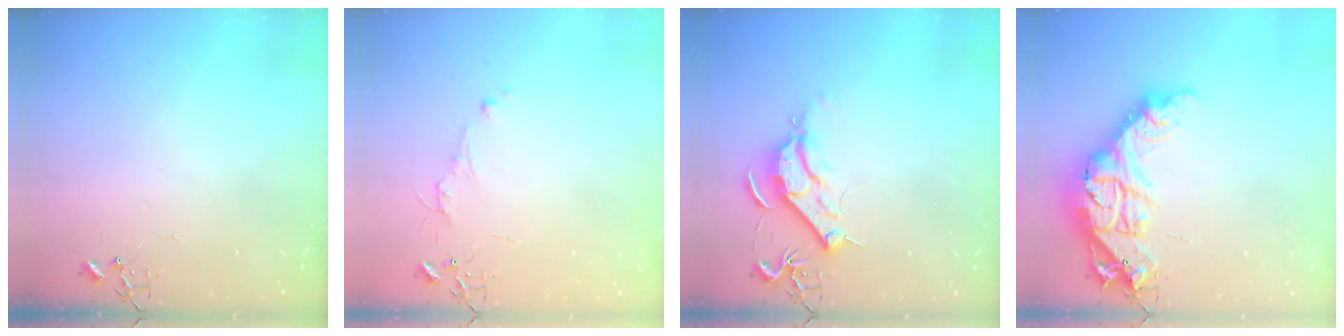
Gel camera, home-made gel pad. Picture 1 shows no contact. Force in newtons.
{"total": 5.0, "press": 5.0, "slide": 0.6}
{"total": 9.1, "press": 9.0, "slide": 0.8}
{"total": 21.4, "press": 21.3, "slide": 2.0}